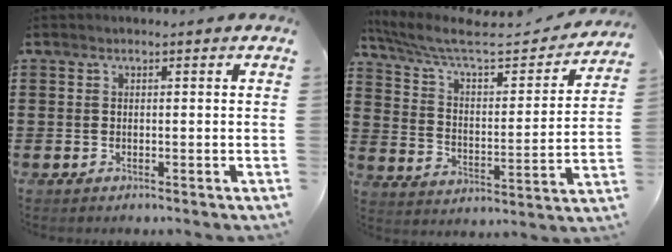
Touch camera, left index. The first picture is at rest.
{"total": 7.6, "force": [6.1, 1.4, 4.4], "torque": [-0.111, -0.037, 0.100]}